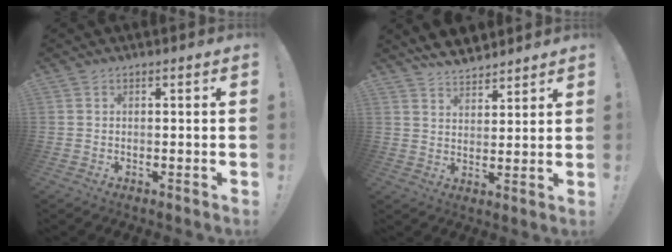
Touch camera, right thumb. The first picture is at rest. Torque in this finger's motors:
{"motor_torque": [0.36, 0.24, 0.16, -0.12, 0.00]}